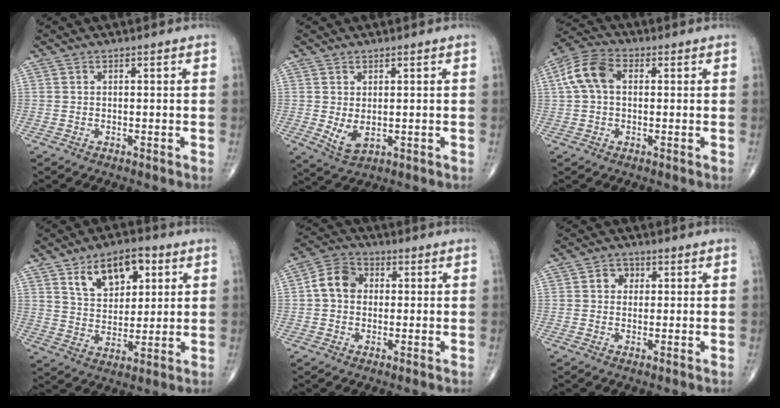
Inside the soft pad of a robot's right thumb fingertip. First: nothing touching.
{"total": 4.0, "force": [0.0, 2.2, 3.3], "torque": [-0.057, -0.008, 0.014]}
{"total": 8.1, "force": [1.3, 5.3, 6.0], "torque": [-0.126, 0.026, 0.018]}
{"total": 12.0, "force": [5.4, 7.1, 8.0], "torque": [-0.093, -0.016, 0.093]}
{"total": 7.1, "force": [0.5, 5.7, 4.2], "torque": [-0.066, 0.020, -0.002]}
{"total": 2.9, "force": [0.7, 2.5, 1.3], "torque": [0.000, 0.003, 0.004]}